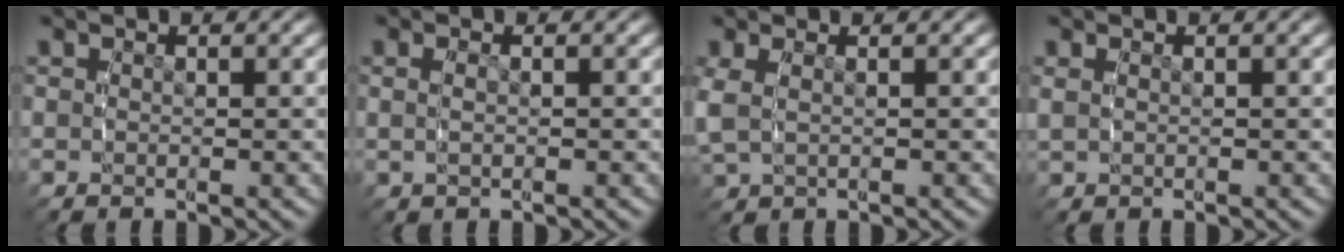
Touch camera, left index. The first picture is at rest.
{"total": 1.1, "force": [-0.5, 0.3, 0.9], "torque": [-0.028, -0.003, -0.006]}
{"total": 2.8, "force": [0.1, 2.3, 1.7], "torque": [-0.062, -0.001, 0.002]}
{"total": 0.6, "force": [0.2, 0.5, 0.3], "torque": [-0.014, 0.000, 0.004]}